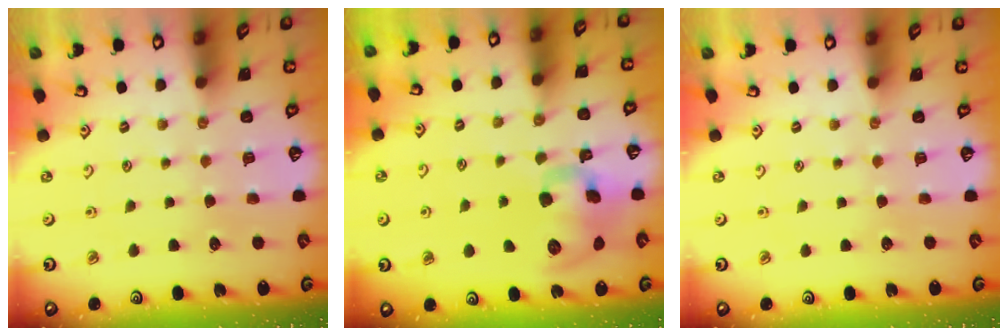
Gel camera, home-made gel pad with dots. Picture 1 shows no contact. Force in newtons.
{"total": 12.8, "press": 12.5, "slide": 2.6}
{"total": 0.0}